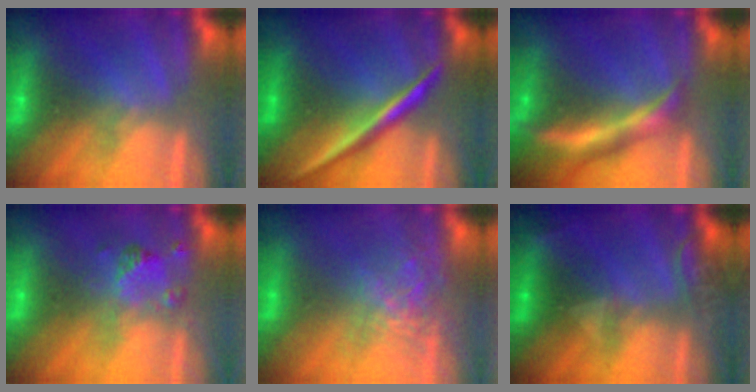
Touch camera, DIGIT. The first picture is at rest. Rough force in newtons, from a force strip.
{"total": 2.2}
{"total": 6.9}
{"total": 2.4}
{"total": 3.8}
{"total": 2.2}